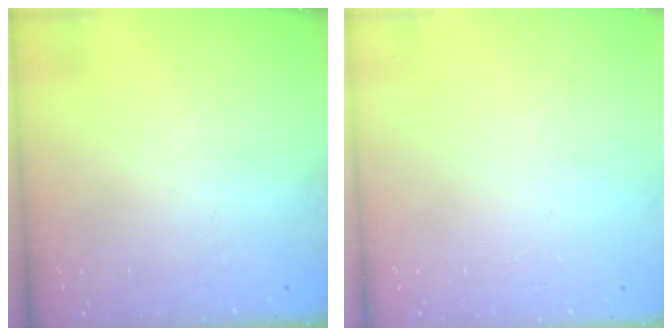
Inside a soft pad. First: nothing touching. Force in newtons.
{"total": 0.0}